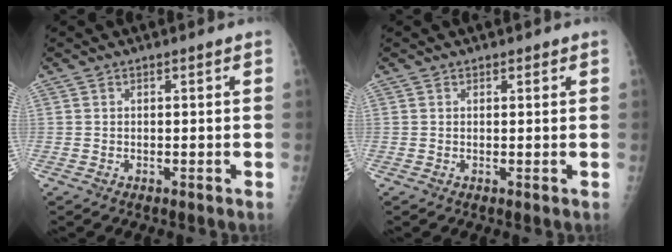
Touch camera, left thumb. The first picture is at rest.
{"total": 0.6, "force": [0.5, 0.4, 0.1], "torque": [0.003, -0.003, 0.004]}